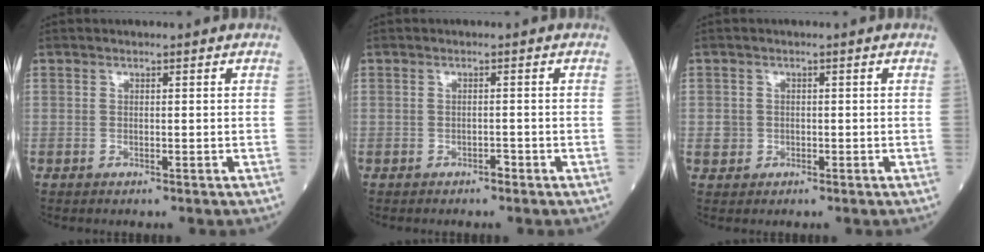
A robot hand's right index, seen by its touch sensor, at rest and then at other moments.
{"total": 0.7, "force": [-0.6, 0.2, 0.4], "torque": [-0.009, 0.001, -0.009]}
{"total": 1.7, "force": [-0.3, 1.7, 0.2], "torque": [-0.002, 0.006, -0.003]}